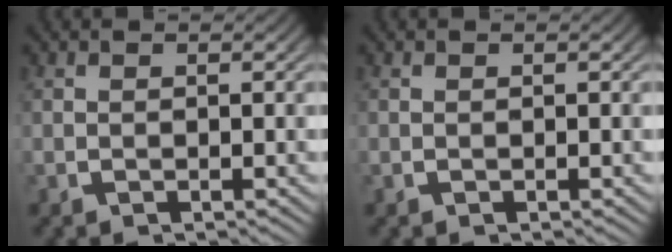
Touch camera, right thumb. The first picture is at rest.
{"total": 0.0}